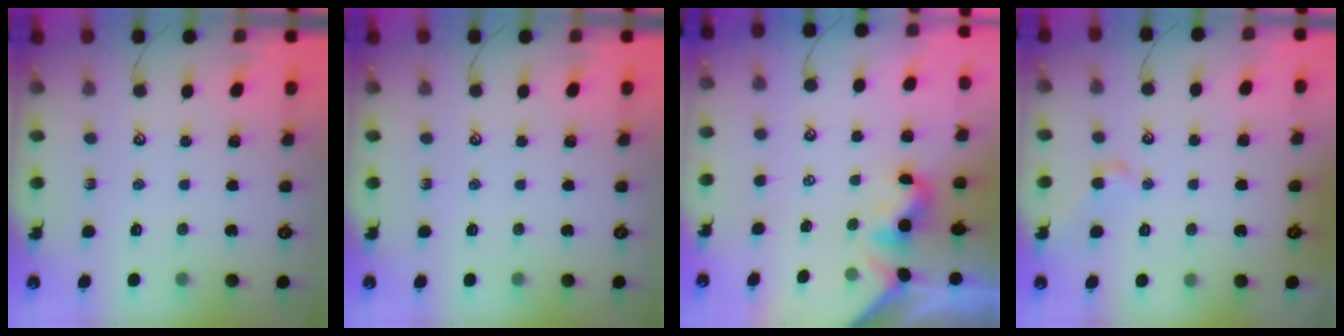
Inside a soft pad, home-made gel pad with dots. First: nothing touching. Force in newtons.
{"total": 0.0}
{"total": 2.0, "press": 2.0, "slide": 0.5}
{"total": 0.9, "press": 0.8, "slide": 0.4}